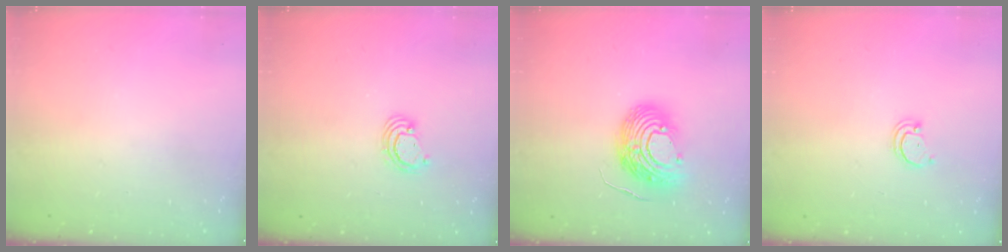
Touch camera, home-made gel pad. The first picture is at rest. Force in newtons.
{"total": 3.5, "press": 3.5, "slide": 0.3}
{"total": 13.3, "press": 13.1, "slide": 2.3}
{"total": 1.6, "press": 1.6, "slide": 0.1}